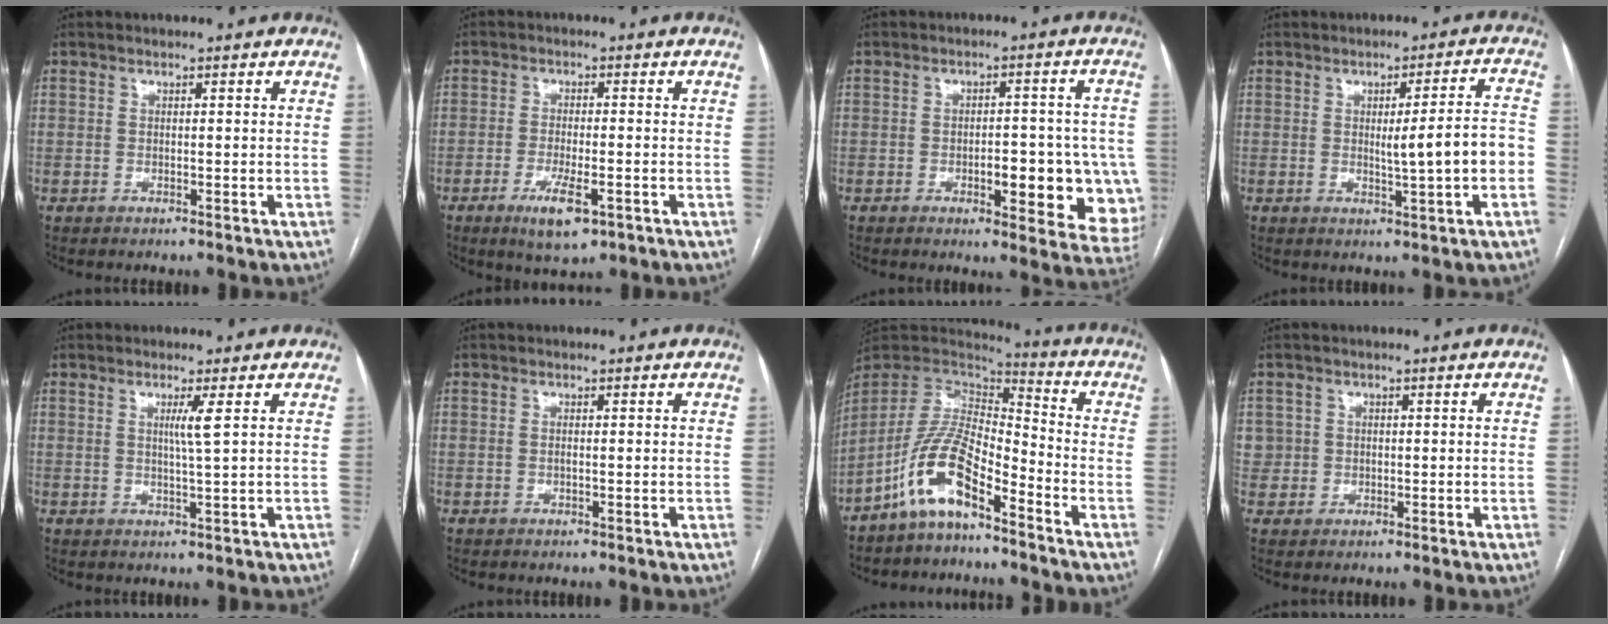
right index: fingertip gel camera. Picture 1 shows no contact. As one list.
[{"total": 6.1, "force": [-3.0, 1.5, 5.1], "torque": [-0.096, -0.010, -0.044]}, {"total": 12.4, "force": [-3.1, 4.1, 11.3], "torque": [-0.092, 0.016, -0.028]}, {"total": 7.4, "force": [-1.0, -0.1, 7.3], "torque": [-0.100, 0.006, -0.011]}, {"total": 2.5, "force": [0.8, -0.8, 2.3], "torque": [-0.043, -0.006, 0.016]}, {"total": 0.6, "force": [-0.1, 0.1, 0.6], "torque": [-0.013, 0.000, 0.000]}, {"total": 11.3, "force": [-7.1, 3.4, 8.1], "torque": [-0.178, 0.015, -0.138]}, {"total": 2.7, "force": [0.4, 2.7, 0.1], "torque": [0.013, 0.010, 0.009]}]